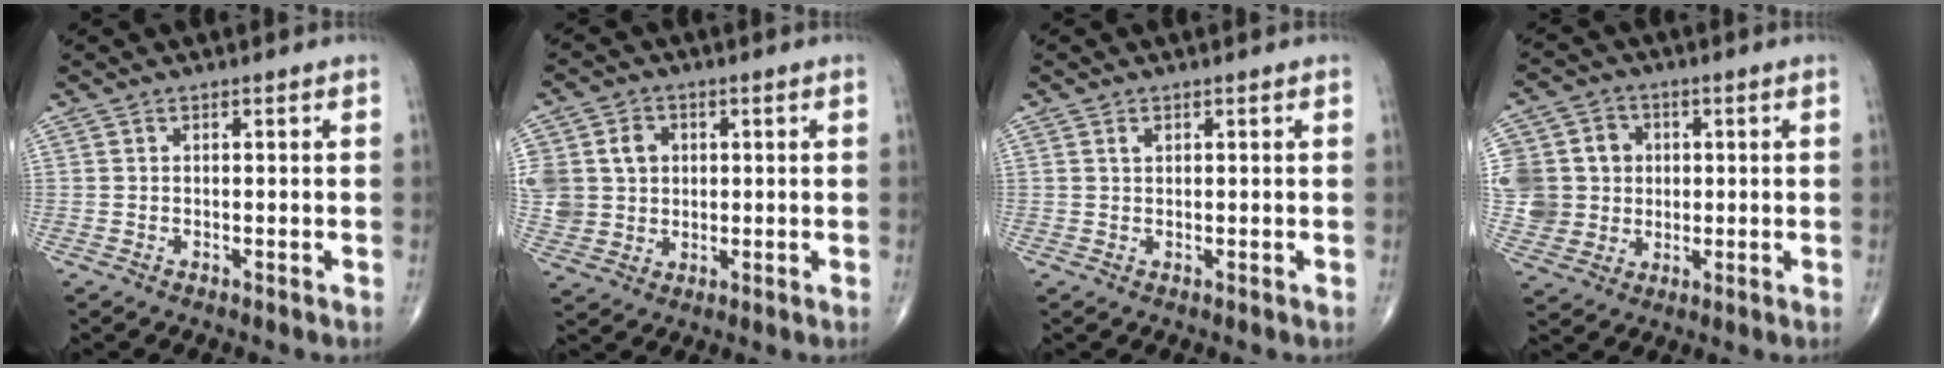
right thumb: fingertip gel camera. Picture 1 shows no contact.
{"total": 12.1, "force": [2.1, 10.5, 5.6], "torque": [-0.112, 0.013, 0.052]}
{"total": 0.9, "force": [0.4, 0.6, 0.6], "torque": [-0.009, 0.002, 0.009]}
{"total": 14.0, "force": [1.0, 12.9, 5.1], "torque": [-0.089, 0.026, 0.030]}